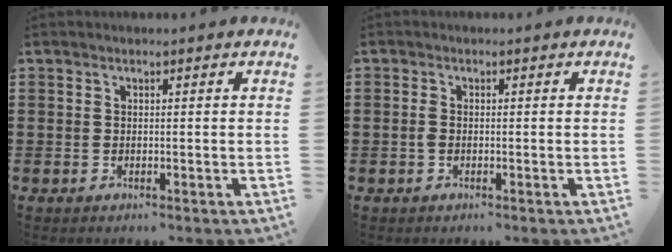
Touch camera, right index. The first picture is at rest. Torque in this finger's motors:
{"motor_torque": [0.47, -0.02, 0.17, 0.05]}